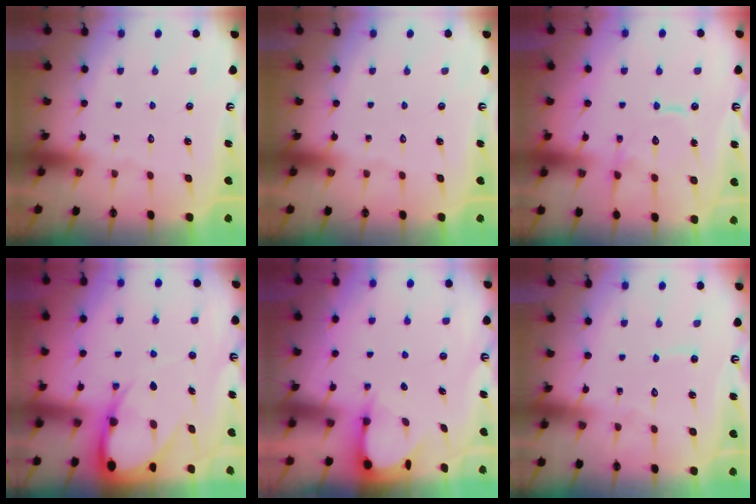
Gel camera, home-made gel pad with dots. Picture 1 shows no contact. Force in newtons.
{"total": 0.0}
{"total": 11.7, "press": 11.7, "slide": 1.0}
{"total": 9.8, "press": 9.7, "slide": 1.1}
{"total": 3.4, "press": 3.4, "slide": 0.3}
{"total": 5.6, "press": 5.6, "slide": 0.7}